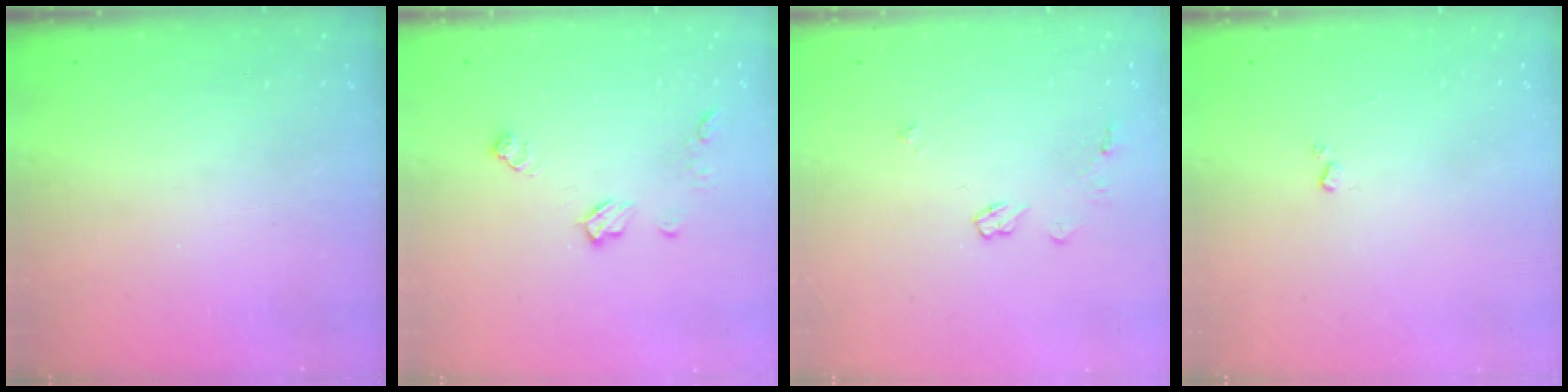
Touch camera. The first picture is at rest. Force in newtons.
{"total": 7.4, "press": 7.4, "slide": 0.5}
{"total": 5.0, "press": 5.0, "slide": 0.4}
{"total": 0.7, "press": 0.7, "slide": 0.2}